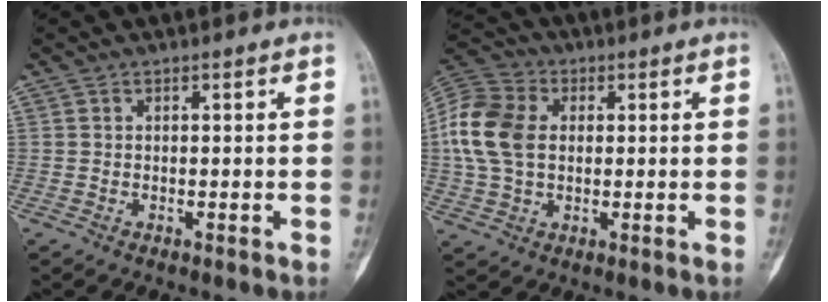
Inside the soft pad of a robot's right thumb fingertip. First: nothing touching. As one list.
[{"total": 13.0, "force": [1.3, 9.2, 9.0], "torque": [-0.178, 0.016, 0.019]}]